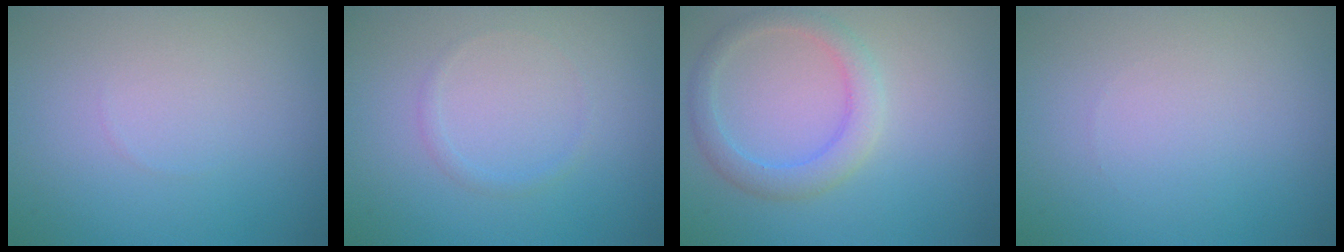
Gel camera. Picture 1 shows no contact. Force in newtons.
{"total": 0.7, "press": 0.7, "slide": 0.0}
{"total": 2.9, "press": 2.9, "slide": 0.1}
{"total": 0.0}